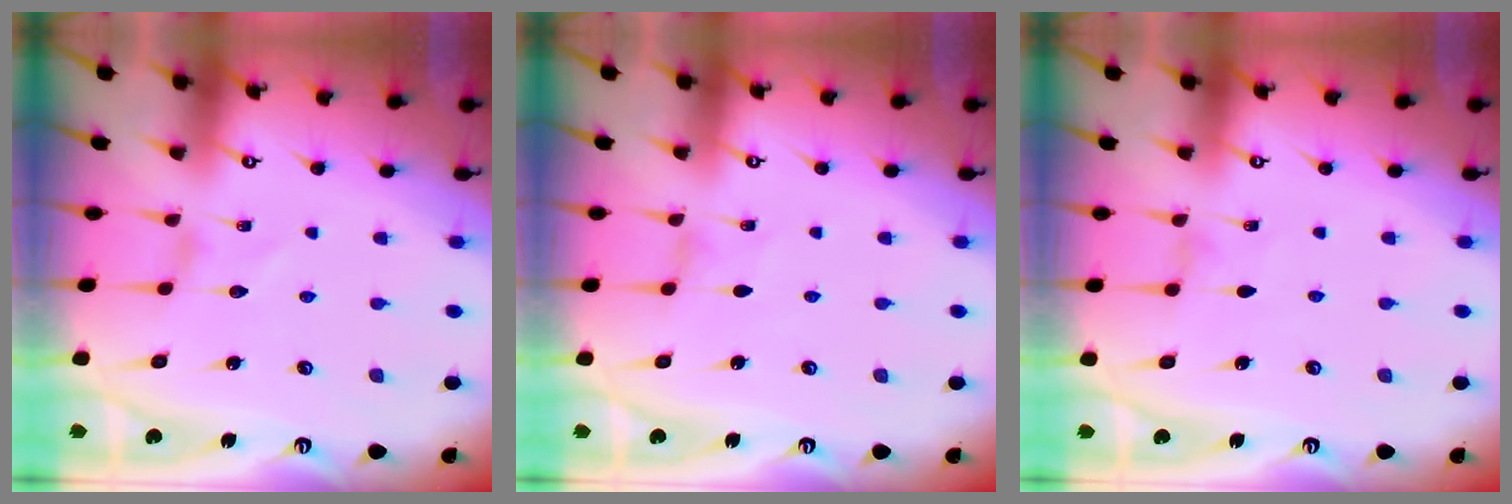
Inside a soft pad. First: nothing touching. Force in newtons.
{"total": 0.0}
{"total": 0.0}